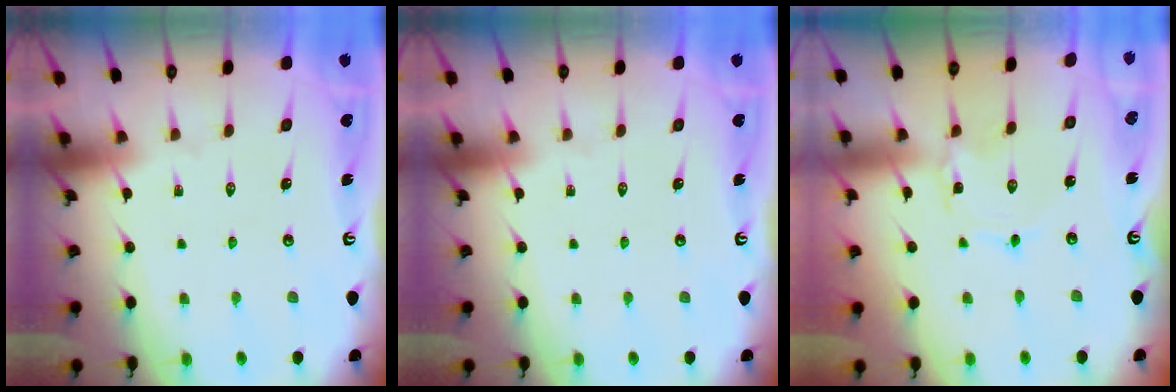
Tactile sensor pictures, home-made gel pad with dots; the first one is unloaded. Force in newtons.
{"total": 0.0}
{"total": 1.2, "press": 1.2, "slide": 0.1}